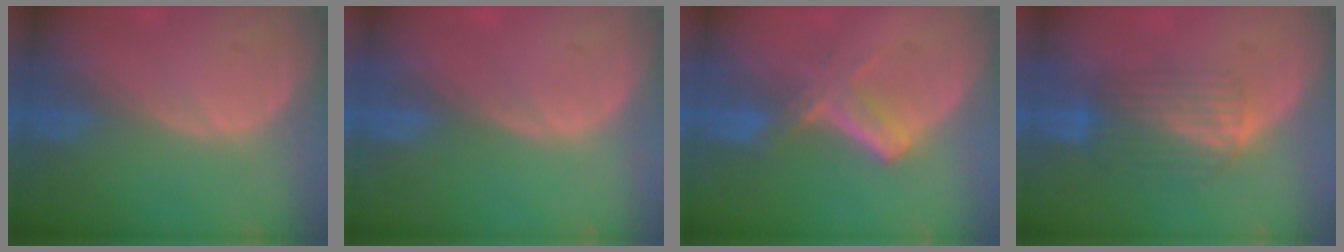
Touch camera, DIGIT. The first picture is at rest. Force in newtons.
{"total": 0.0}
{"total": 5.8, "press": 5.1, "slide": 2.9}
{"total": 6.8, "press": 6.1, "slide": 3.2}